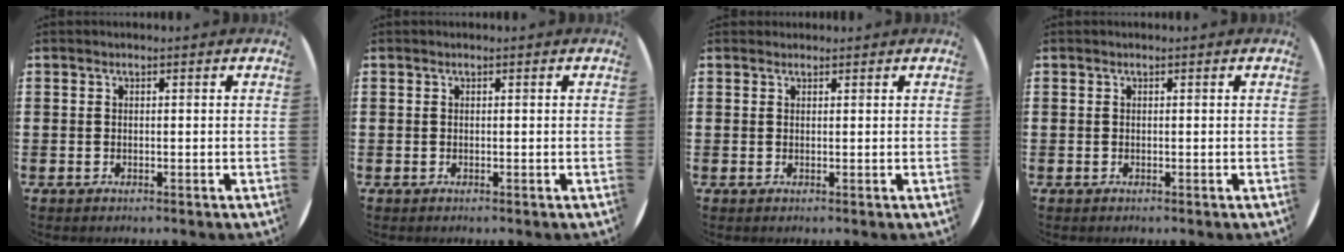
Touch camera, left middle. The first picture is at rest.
{"total": 0.0}
{"total": 0.5, "force": [0.5, 0.2, -0.1], "torque": [0.011, 0.001, 0.007]}
{"total": 0.0}